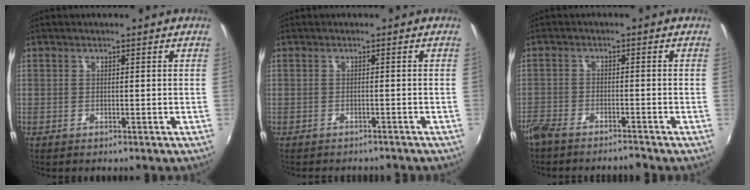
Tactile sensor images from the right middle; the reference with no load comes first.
{"total": 3.3, "force": [-3.0, 1.1, 0.9], "torque": [-0.024, -0.013, -0.041]}
{"total": 6.1, "force": [-5.5, 1.5, 2.1], "torque": [-0.069, -0.015, -0.102]}